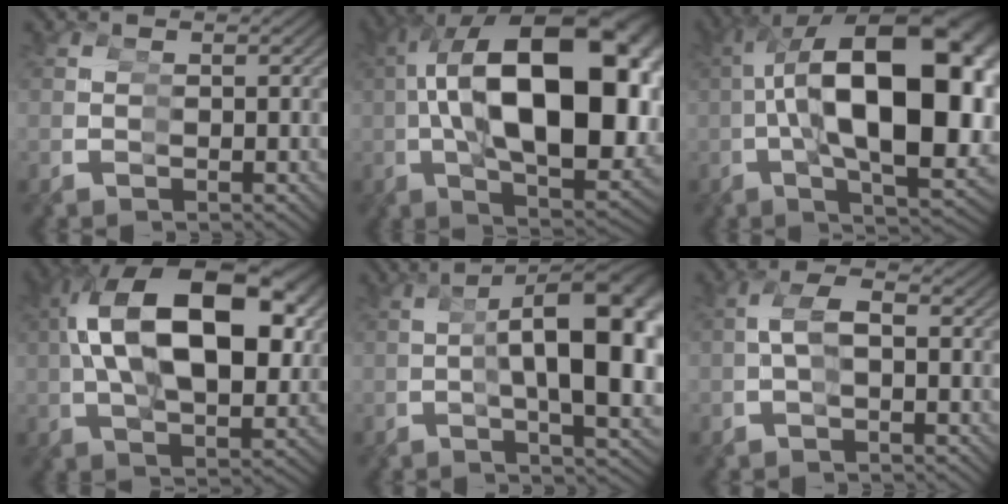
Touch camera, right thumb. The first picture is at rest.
{"total": 23.2, "force": [0.6, 12.2, 19.7], "torque": [-0.325, -0.050, 0.034]}
{"total": 20.9, "force": [0.7, 10.2, 18.3], "torque": [-0.296, -0.043, 0.030]}
{"total": 15.1, "force": [2.1, 8.2, 12.5], "torque": [-0.225, -0.013, 0.046]}
{"total": 14.0, "force": [0.7, 5.6, 12.8], "torque": [-0.165, 0.000, 0.008]}
{"total": 2.6, "force": [-0.1, 1.2, 2.3], "torque": [-0.047, 0.005, -0.003]}